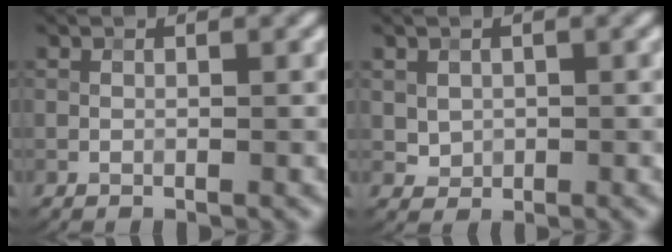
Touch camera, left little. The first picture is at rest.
{"total": 1.3, "force": [0.2, 1.2, 0.5], "torque": [-0.009, -0.005, 0.008]}